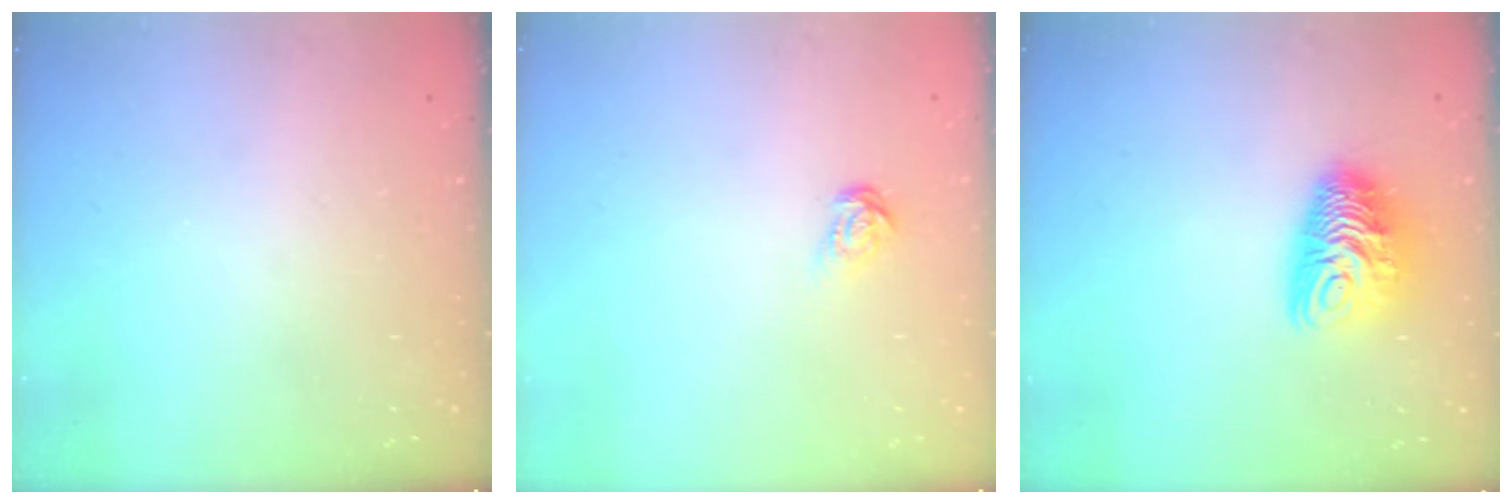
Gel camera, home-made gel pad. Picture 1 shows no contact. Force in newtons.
{"total": 3.8, "press": 3.7, "slide": 0.3}
{"total": 10.4, "press": 10.3, "slide": 1.1}